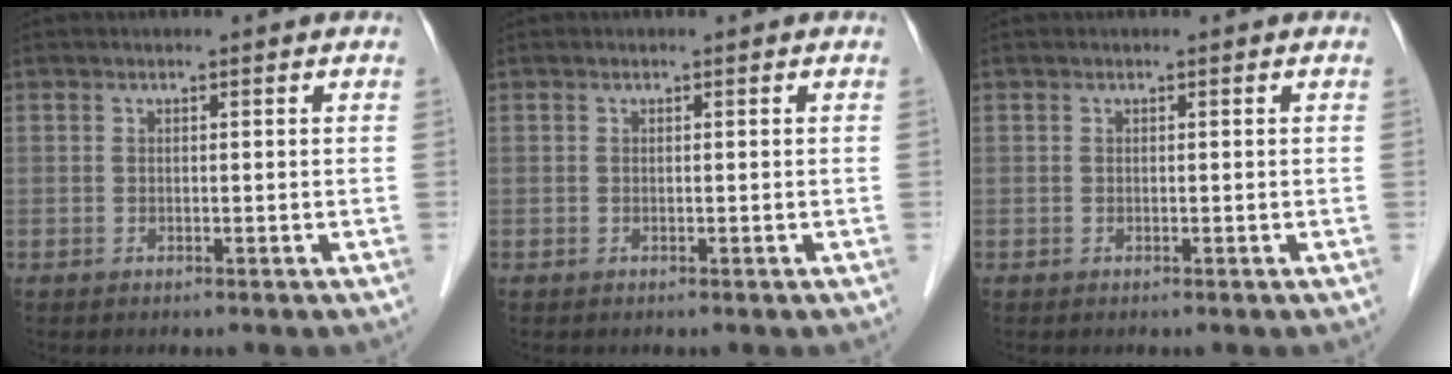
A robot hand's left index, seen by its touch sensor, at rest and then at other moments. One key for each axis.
{"total": 0.0}
{"total": 0.0}